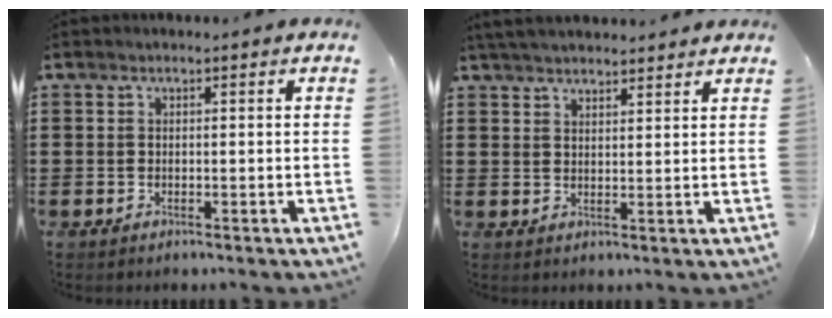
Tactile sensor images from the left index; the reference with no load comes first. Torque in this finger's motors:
{"motor_torque": [1.29, 0.85, 0.61, 0.12]}